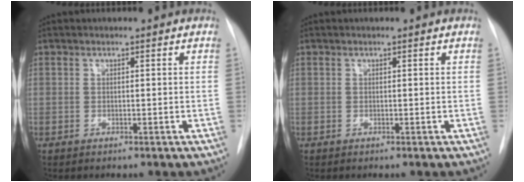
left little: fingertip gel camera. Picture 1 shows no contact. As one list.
[{"total": 0.0}]